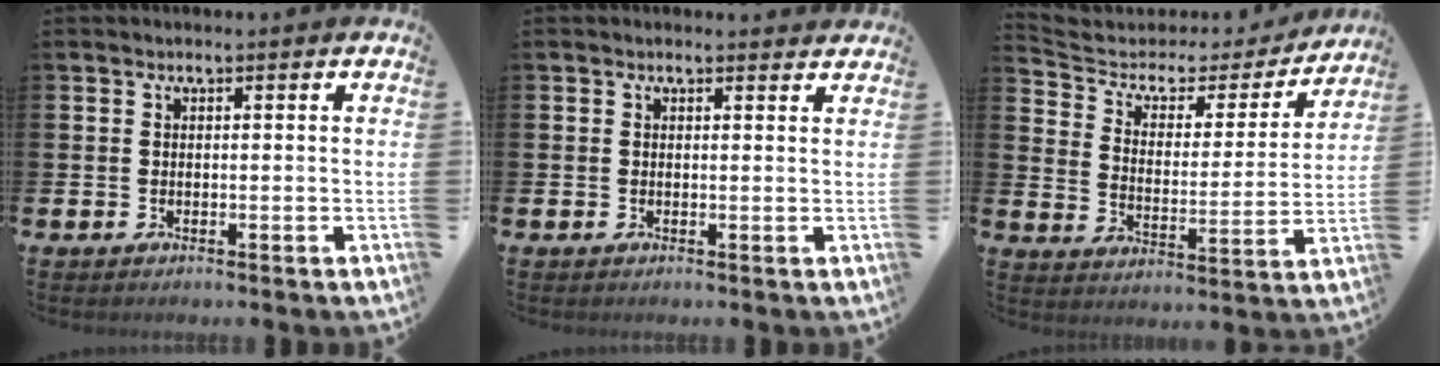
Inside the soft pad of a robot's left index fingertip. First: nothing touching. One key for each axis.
{"total": 0.6, "fx": 0.6, "fy": 0.2, "fz": 0.1, "tx": 0.009, "ty": -0.002, "tz": 0.008}
{"total": 5.3, "fx": 4.1, "fy": 2.9, "fz": 1.7, "tx": -0.064, "ty": -0.029, "tz": 0.061}